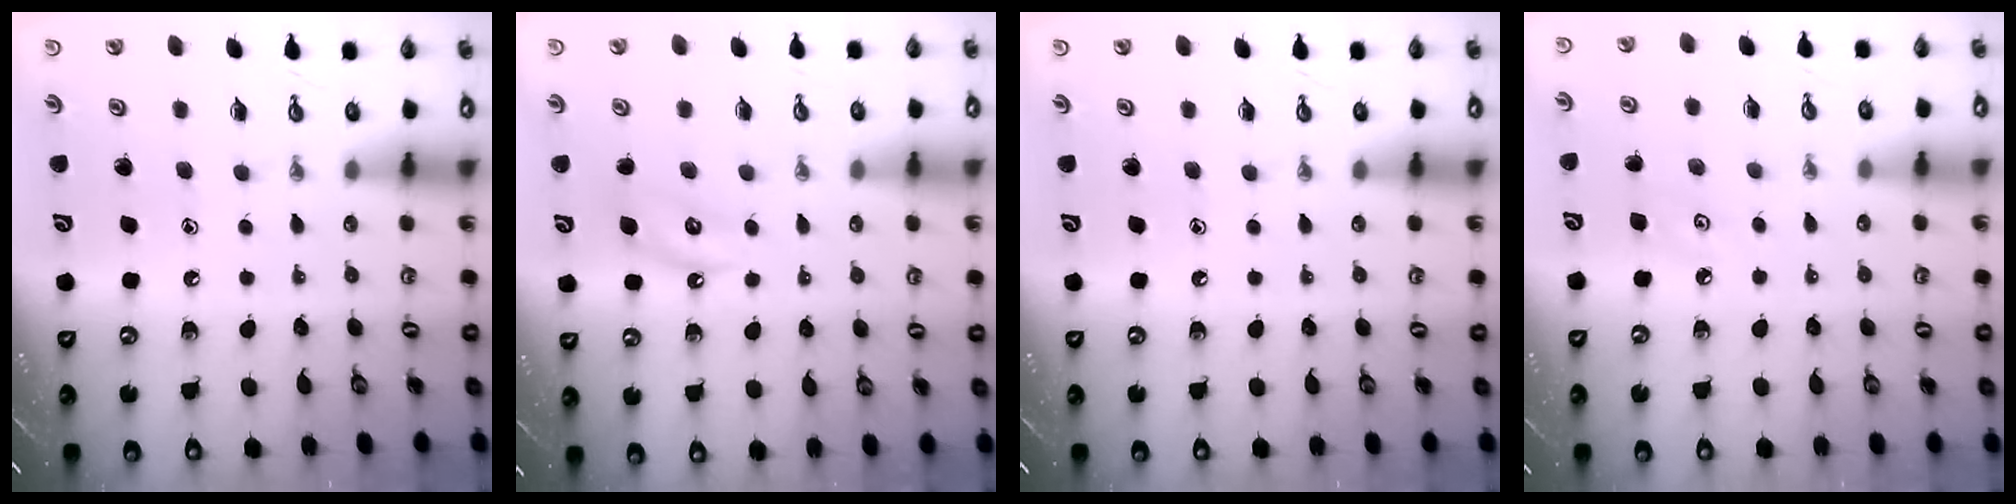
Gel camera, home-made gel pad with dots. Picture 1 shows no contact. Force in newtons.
{"total": 3.8, "press": 3.8, "slide": 0.3}
{"total": 0.0}
{"total": 3.9, "press": 3.8, "slide": 0.6}